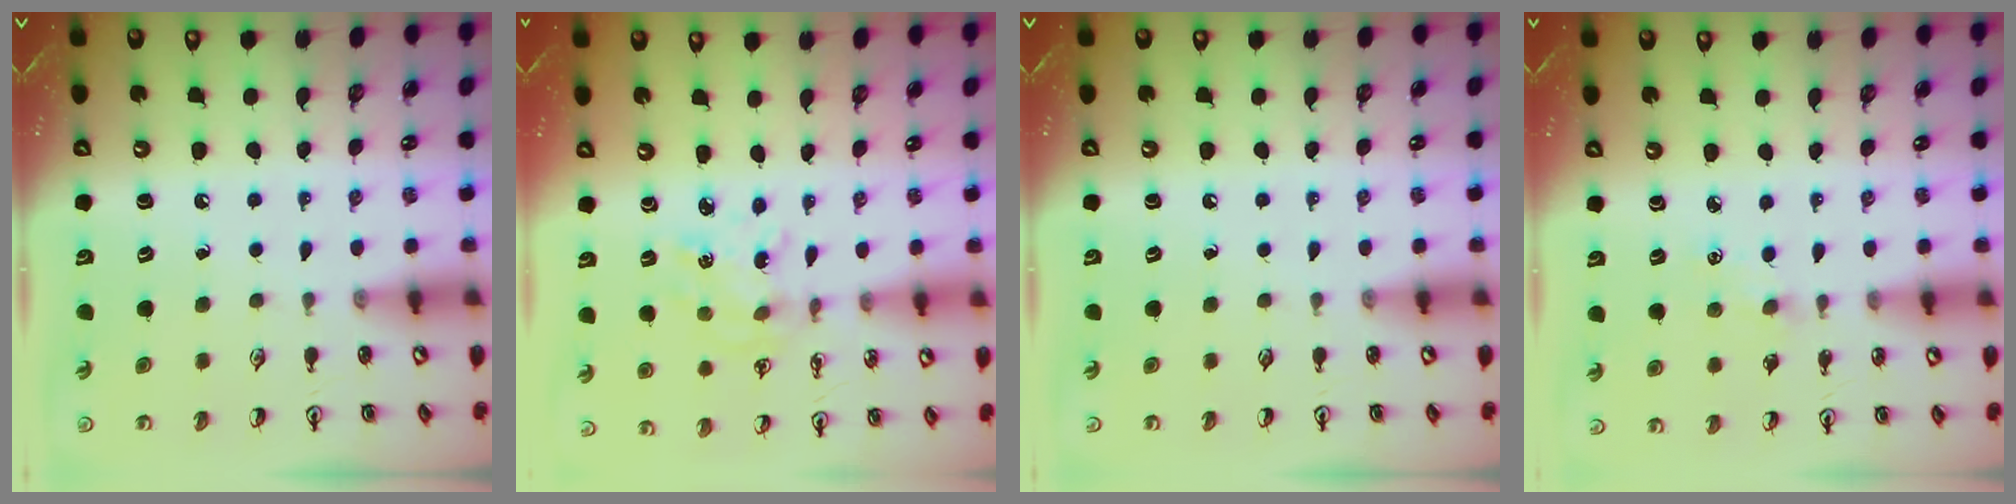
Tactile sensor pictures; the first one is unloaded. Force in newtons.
{"total": 2.8, "press": 2.8, "slide": 0.2}
{"total": 0.0}
{"total": 1.9, "press": 1.9, "slide": 0.3}